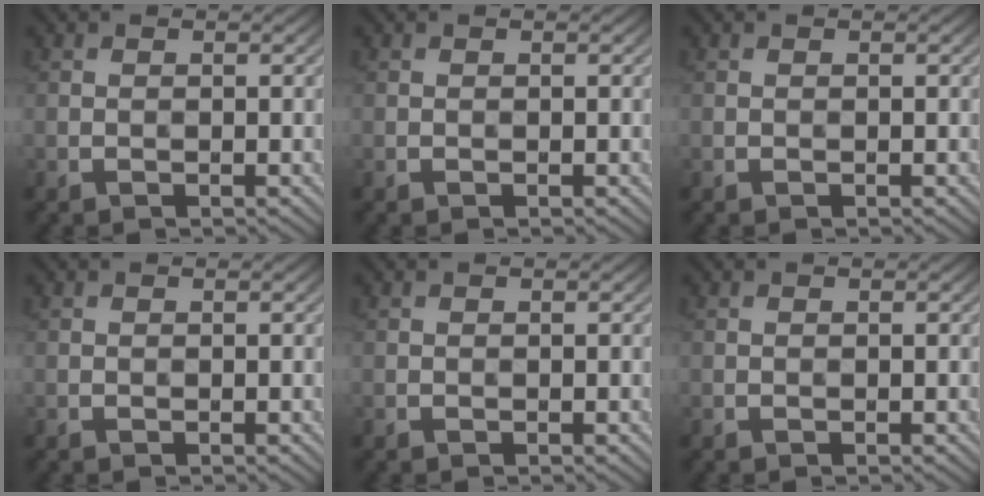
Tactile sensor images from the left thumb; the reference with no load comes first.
{"total": 0.0}
{"total": 0.0}
{"total": 0.0}
{"total": 0.0}
{"total": 0.0}